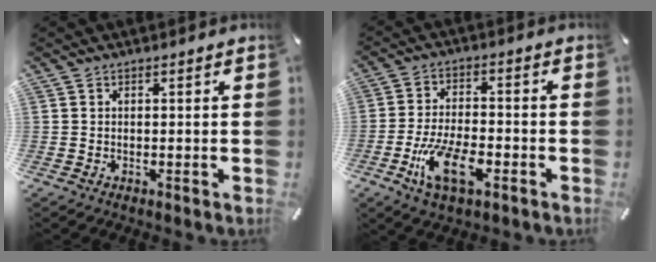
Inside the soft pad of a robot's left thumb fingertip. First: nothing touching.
{"total": 11.9, "force": [-5.2, 5.6, 9.2], "torque": [-0.196, 0.009, -0.096]}